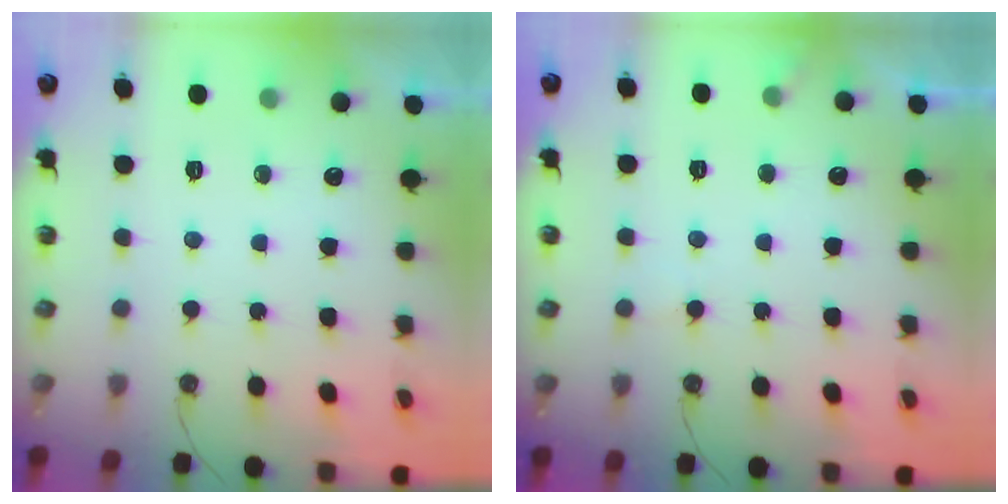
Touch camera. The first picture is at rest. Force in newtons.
{"total": 6.6, "press": 6.5, "slide": 0.4}